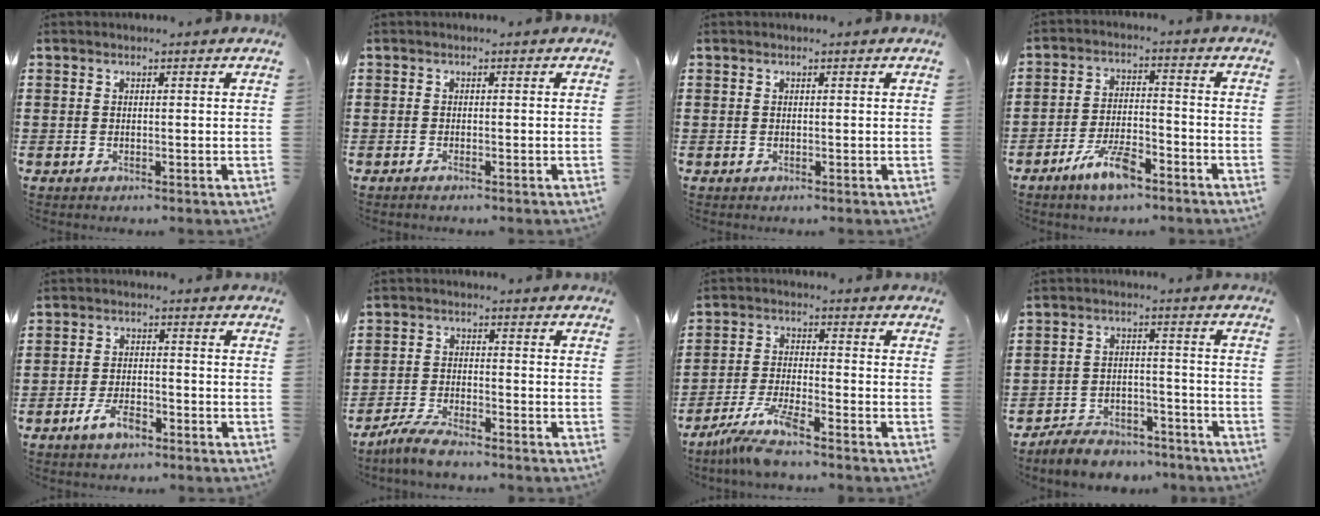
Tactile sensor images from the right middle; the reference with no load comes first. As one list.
[{"total": 0.7, "force": [-0.4, -0.1, 0.5], "torque": [-0.011, -0.005, -0.006]}, {"total": 0.0}, {"total": 7.6, "force": [-5.1, 2.5, 5.1], "torque": [-0.111, 0.005, -0.097]}, {"total": 4.5, "force": [-2.9, 1.9, 2.9], "torque": [-0.062, 0.004, -0.057]}, {"total": 4.5, "force": [-4.2, 0.6, 1.7], "torque": [-0.042, -0.001, -0.085]}, {"total": 6.5, "force": [-5.3, 0.2, 3.9], "torque": [-0.089, -0.019, -0.101]}, {"total": 5.7, "force": [-5.5, 1.1, 0.7], "torque": [-0.008, 0.018, -0.109]}]